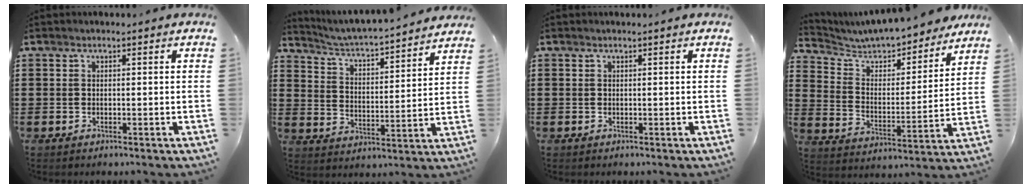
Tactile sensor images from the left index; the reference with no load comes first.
{"total": 3.8, "force": [3.8, -0.1, 0.6], "torque": [-0.032, -0.037, 0.056]}
{"total": 0.0}
{"total": 5.8, "force": [5.5, 1.5, 1.3], "torque": [-0.055, -0.038, 0.091]}